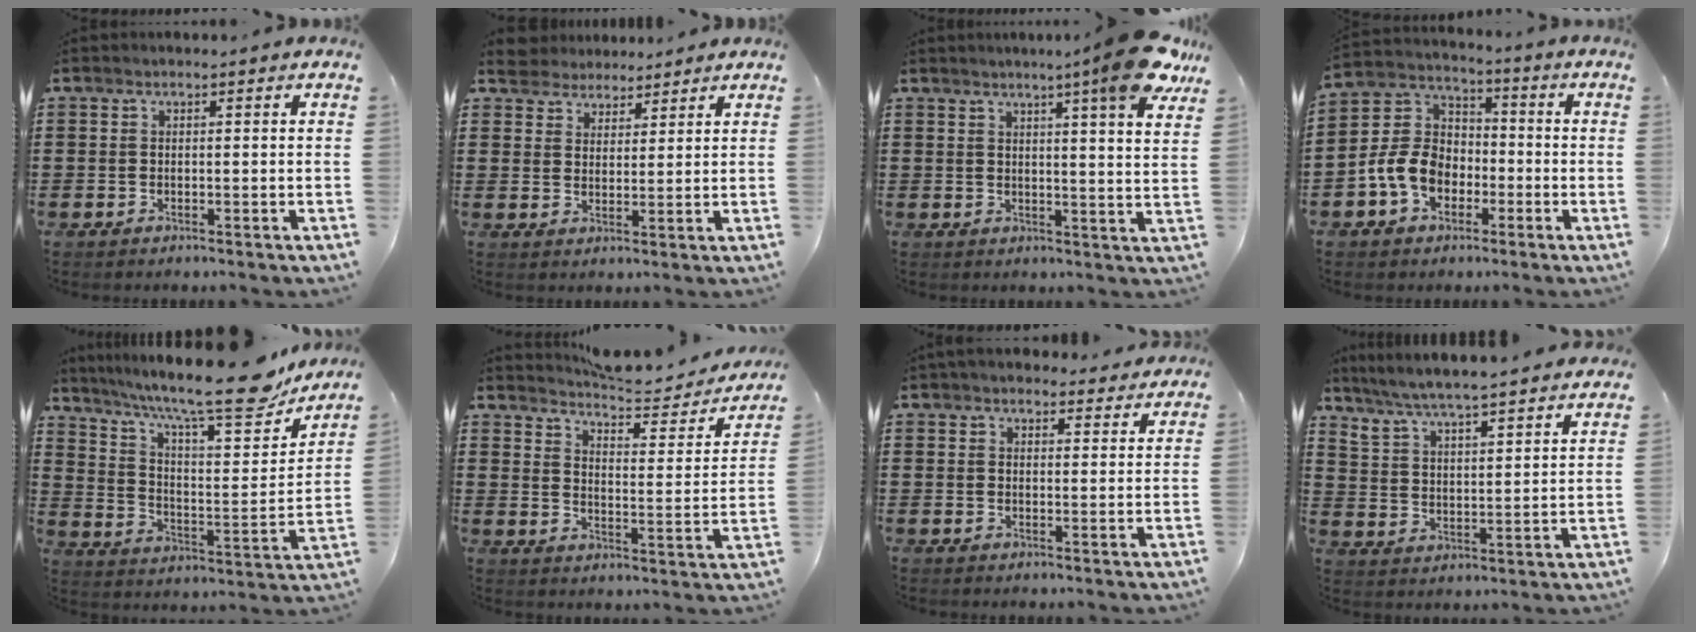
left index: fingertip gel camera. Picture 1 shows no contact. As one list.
[{"total": 4.0, "force": [3.7, 1.6, -0.5], "torque": [-0.011, -0.006, 0.069]}, {"total": 10.1, "force": [7.4, -0.4, 6.9], "torque": [-0.113, -0.033, 0.119]}, {"total": 8.5, "force": [-3.0, 6.4, 4.7], "torque": [-0.139, 0.009, -0.068]}, {"total": 13.3, "force": [10.4, 1.9, 7.9], "torque": [-0.149, -0.073, 0.168]}, {"total": 4.9, "force": [4.7, 0.5, 1.3], "torque": [-0.042, -0.032, 0.075]}, {"total": 3.7, "force": [3.5, 0.9, 0.7], "torque": [-0.016, -0.010, 0.064]}, {"total": 5.4, "force": [5.2, -0.6, 1.1], "torque": [-0.046, -0.039, 0.087]}]